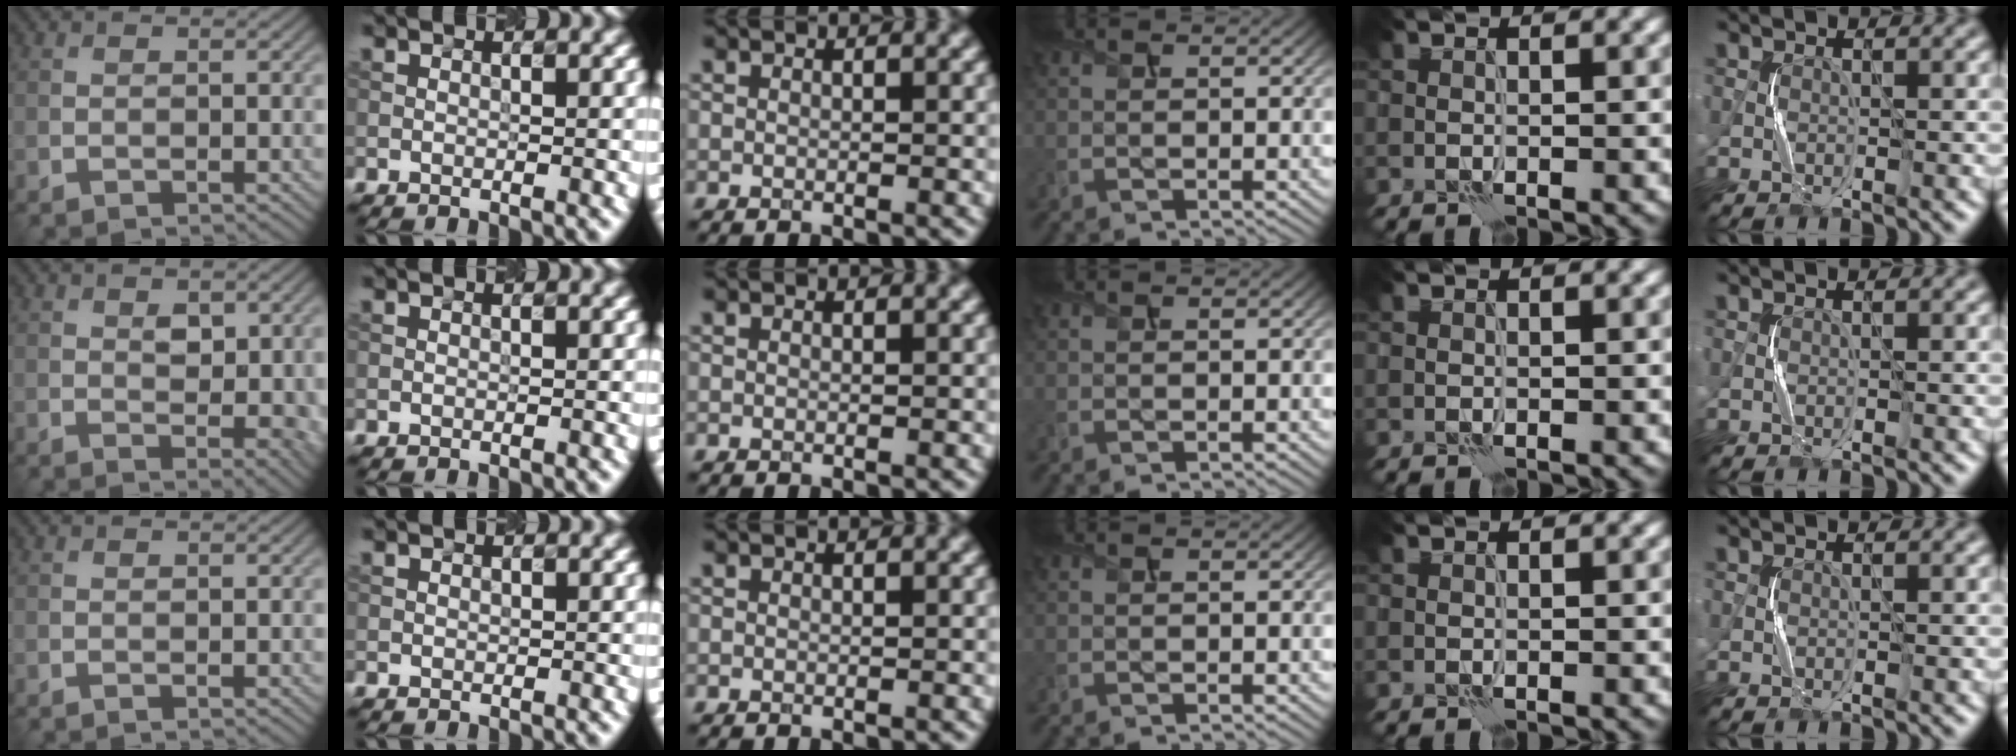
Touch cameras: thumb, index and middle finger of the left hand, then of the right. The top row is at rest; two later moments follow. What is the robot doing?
{"motion": "squeeze", "object": "stress ball aka squeeze ball"}